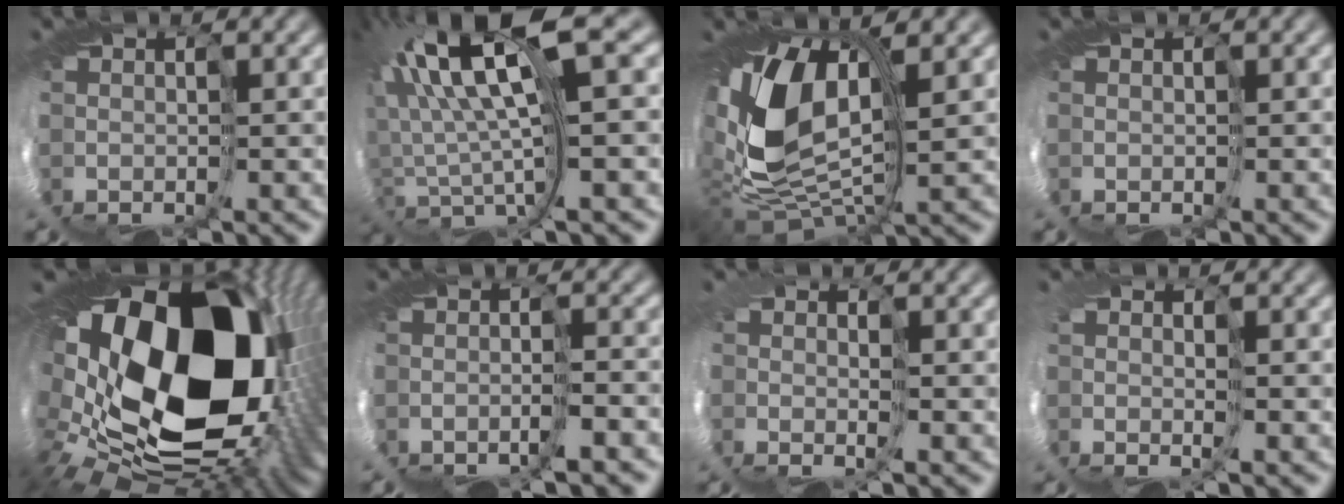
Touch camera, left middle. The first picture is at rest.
{"total": 10.6, "force": [4.8, 2.6, 9.2], "torque": [-0.201, 0.010, 0.090]}
{"total": 10.5, "force": [1.9, 5.8, 8.5], "torque": [-0.215, -0.013, 0.030]}
{"total": 0.0}
{"total": 18.9, "force": [1.7, 13.0, 13.6], "torque": [-0.302, -0.058, 0.062]}
{"total": 3.1, "force": [-2.4, -0.2, 1.9], "torque": [-0.031, -0.002, -0.029]}
{"total": 1.6, "force": [-0.3, 0.8, 1.4], "torque": [-0.038, -0.010, -0.001]}
{"total": 1.0, "force": [-0.2, 0.1, 1.0], "torque": [-0.031, -0.009, -0.004]}